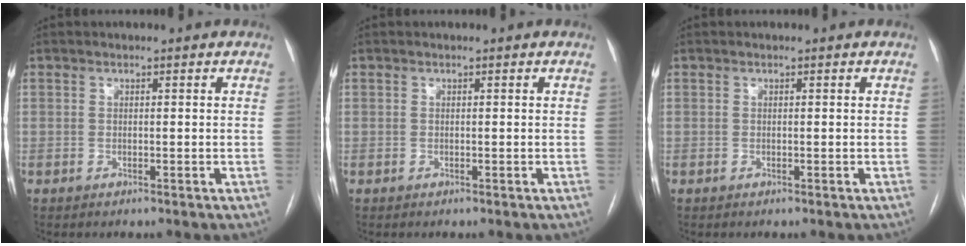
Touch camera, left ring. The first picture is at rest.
{"total": 0.0}
{"total": 0.0}